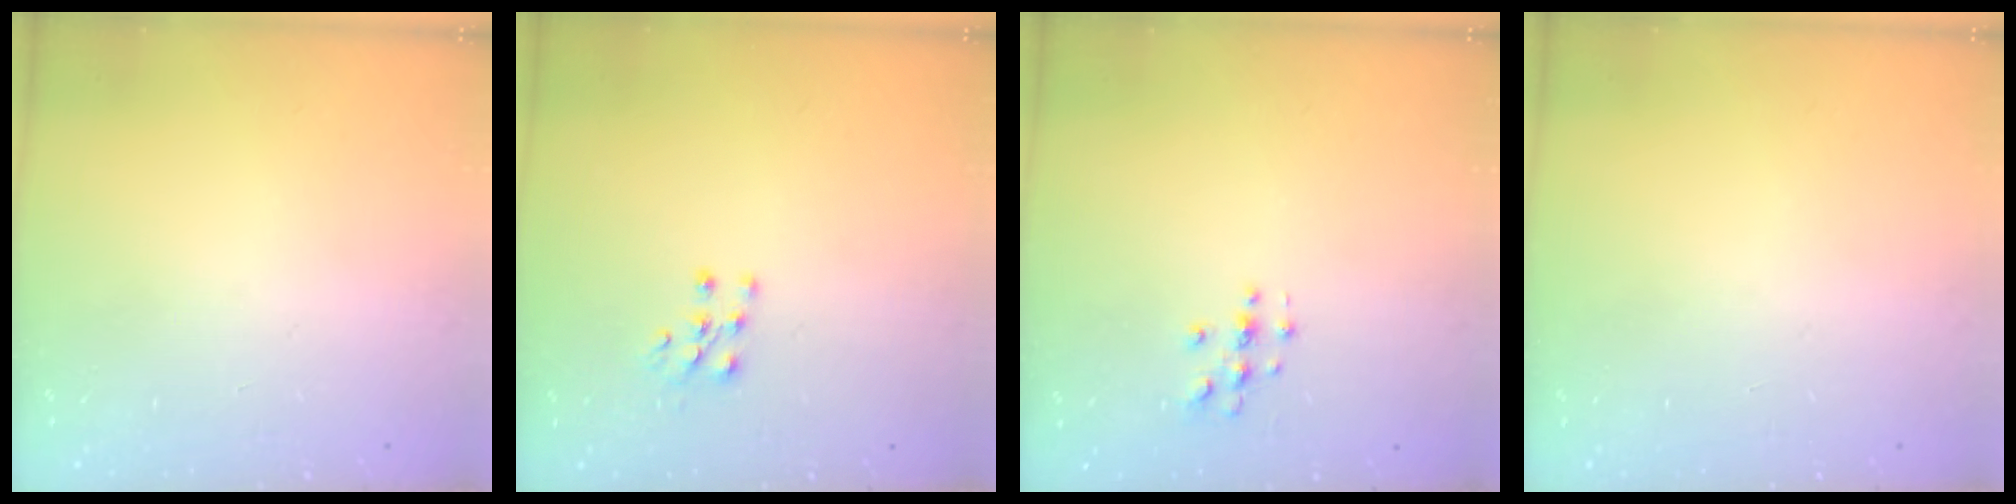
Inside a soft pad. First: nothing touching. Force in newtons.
{"total": 6.0, "press": 6.0, "slide": 0.5}
{"total": 2.7, "press": 2.7, "slide": 0.3}
{"total": 0.0}